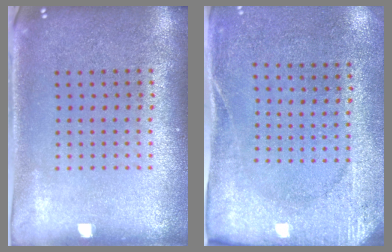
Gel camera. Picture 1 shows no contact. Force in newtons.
{"total": 2.7, "press": 2.2, "slide": 1.7}